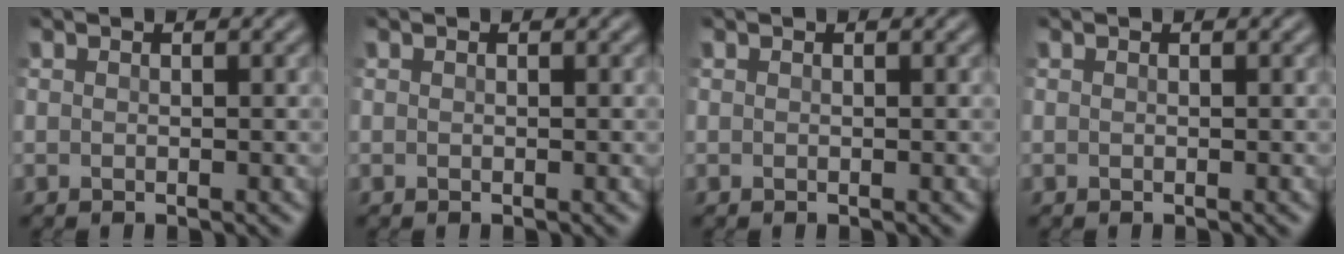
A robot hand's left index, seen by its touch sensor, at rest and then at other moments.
{"total": 0.0}
{"total": 0.0}
{"total": 0.0}